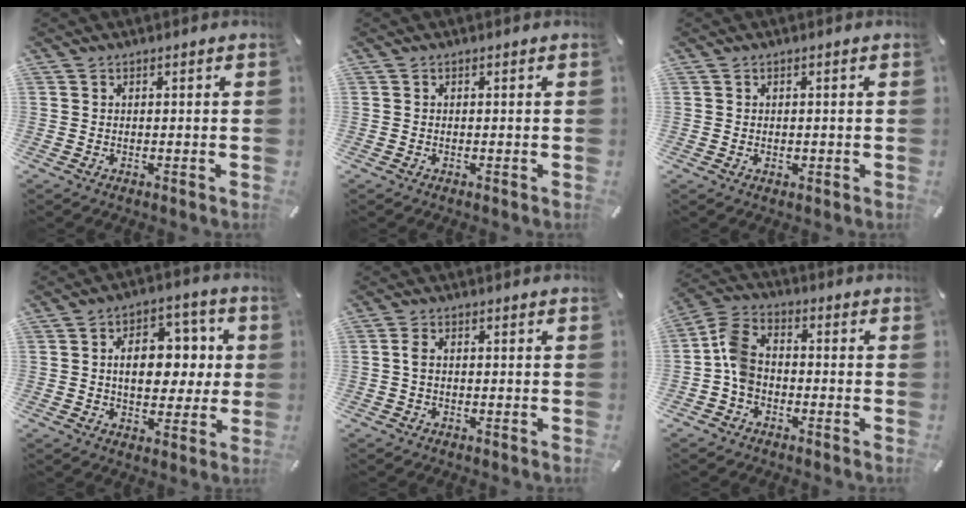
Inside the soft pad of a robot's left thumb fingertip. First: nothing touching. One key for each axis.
{"total": 0.0}
{"total": 0.7, "fx": -0.1, "fy": 0.5, "fz": 0.3, "tx": -0.008, "ty": 0.002, "tz": -0.002}
{"total": 12.7, "fx": 1.3, "fy": 9.0, "fz": 8.9, "tx": -0.113, "ty": 0.002, "tz": 0.022}
{"total": 2.2, "fx": -0.2, "fy": 1.2, "fz": 1.8, "tx": -0.034, "ty": 0.005, "tz": -0.004}
{"total": 7.6, "fx": -2.3, "fy": 5.7, "fz": 4.6, "tx": -0.104, "ty": 0.019, "tz": -0.043}